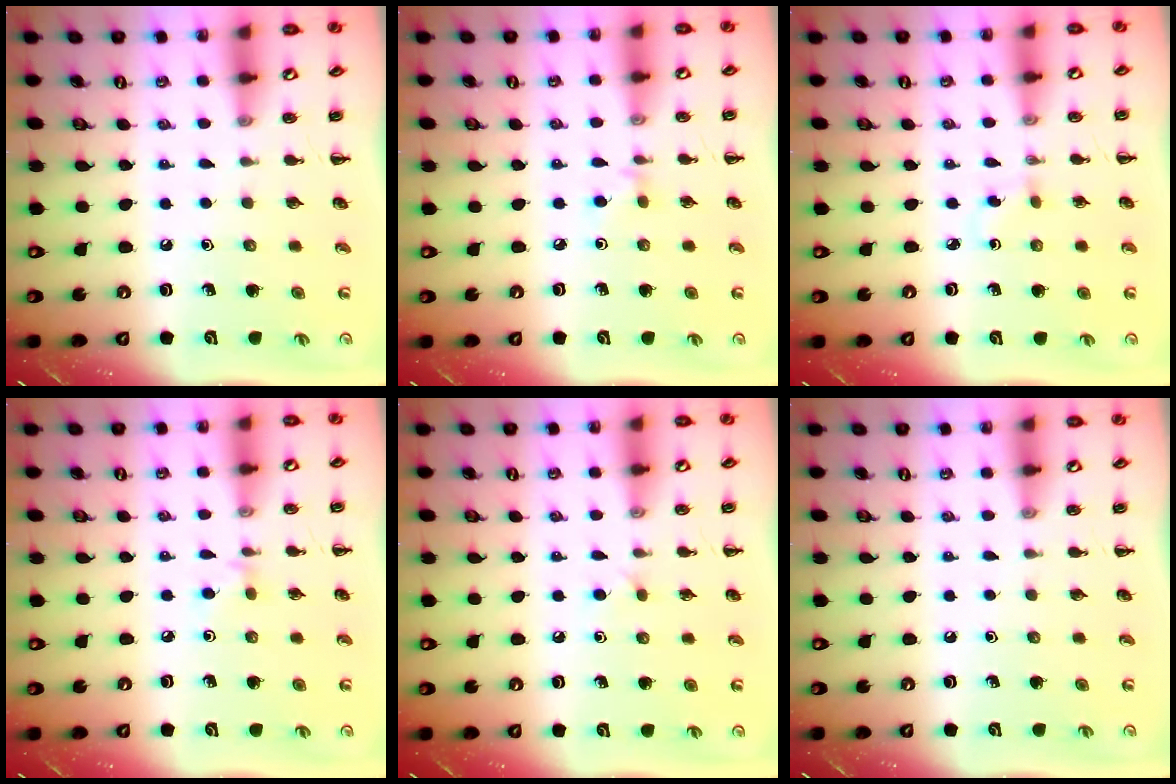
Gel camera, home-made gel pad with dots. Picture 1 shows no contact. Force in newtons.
{"total": 2.7, "press": 2.5, "slide": 1.0}
{"total": 1.6, "press": 1.4, "slide": 0.8}
{"total": 2.7, "press": 2.5, "slide": 1.0}
{"total": 2.8, "press": 2.7, "slide": 1.0}
{"total": 0.0}